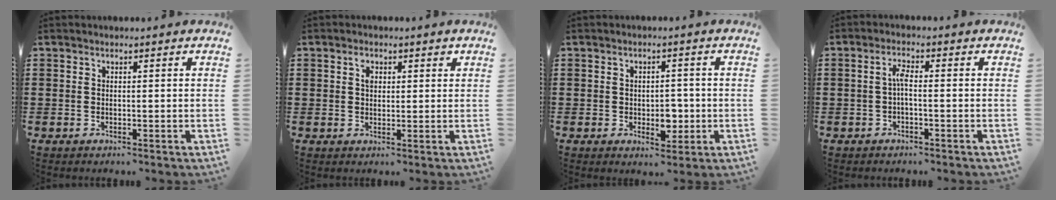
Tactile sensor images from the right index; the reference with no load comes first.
{"total": 2.0, "force": [0.8, 1.4, 1.2], "torque": [-0.019, 0.006, 0.012]}
{"total": 3.9, "force": [-0.8, 2.4, 3.0], "torque": [-0.049, 0.000, -0.017]}
{"total": 2.4, "force": [-0.5, 0.5, 2.3], "torque": [-0.044, 0.005, -0.011]}